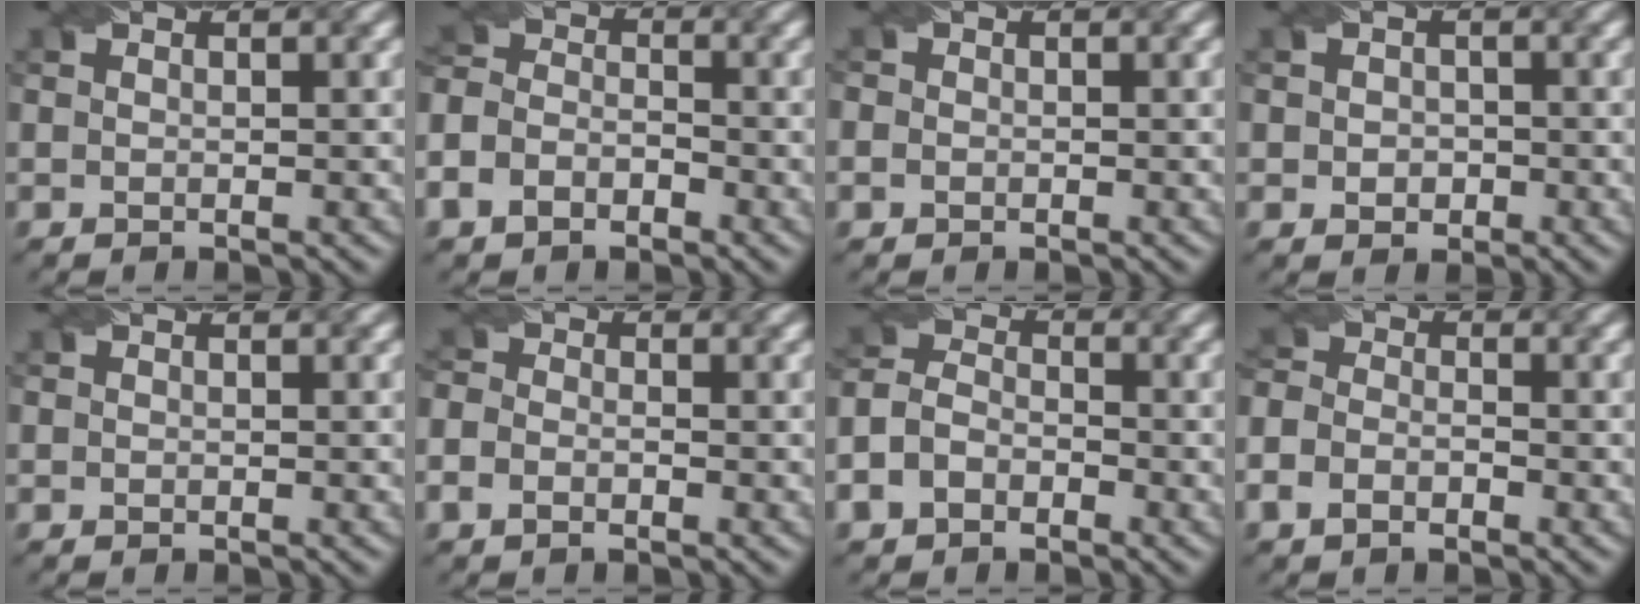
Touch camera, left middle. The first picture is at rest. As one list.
[{"total": 4.3, "force": [-2.2, 3.0, 2.2], "torque": [-0.048, 0.003, -0.053]}, {"total": 1.2, "force": [-0.2, 1.2, 0.3], "torque": [-0.002, 0.000, -0.007]}, {"total": 1.6, "force": [-0.2, 1.3, 0.9], "torque": [-0.010, -0.001, -0.006]}, {"total": 0.0}, {"total": 2.3, "force": [-1.0, 1.6, 1.3], "torque": [-0.019, -0.001, -0.024]}, {"total": 4.1, "force": [-1.9, 2.9, 2.2], "torque": [-0.048, 0.004, -0.045]}, {"total": 3.3, "force": [-1.6, 2.2, 1.9], "torque": [-0.033, -0.002, -0.040]}]